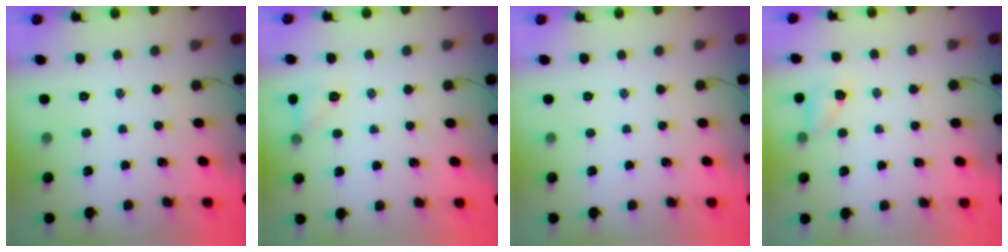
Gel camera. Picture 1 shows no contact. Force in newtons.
{"total": 6.0, "press": 5.8, "slide": 1.5}
{"total": 0.0}
{"total": 4.5, "press": 4.3, "slide": 1.3}